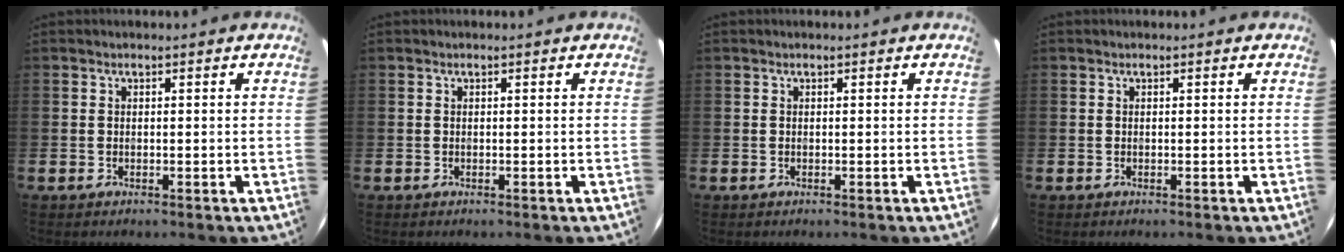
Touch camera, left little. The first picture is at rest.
{"total": 0.0}
{"total": 0.0}
{"total": 0.0}